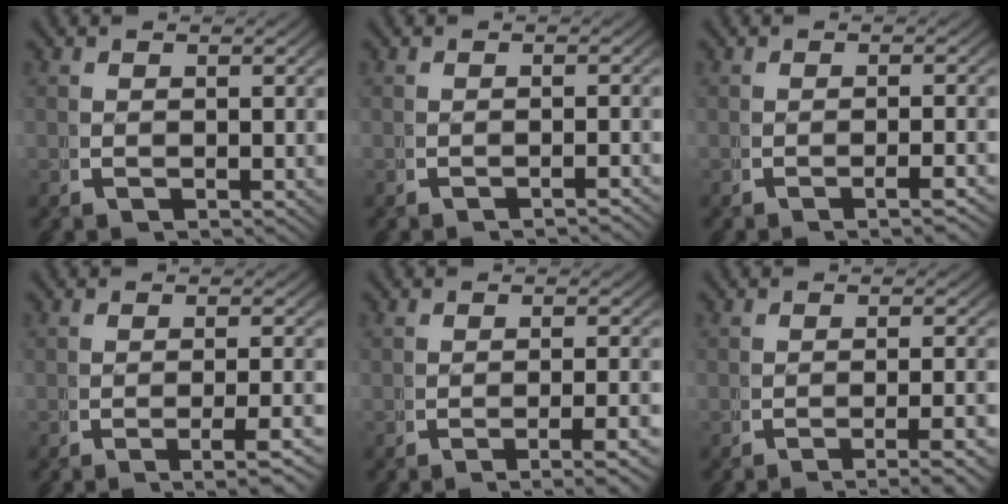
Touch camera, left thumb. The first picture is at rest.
{"total": 1.2, "force": [-1.0, -0.2, 0.6], "torque": [-0.011, 0.005, -0.018]}
{"total": 1.7, "force": [-0.8, -0.1, 1.4], "torque": [-0.026, 0.007, -0.017]}
{"total": 3.4, "force": [-1.8, 0.4, 2.9], "torque": [-0.045, 0.000, -0.030]}
{"total": 3.4, "force": [-2.0, 0.3, 2.7], "torque": [-0.040, 0.002, -0.034]}
{"total": 4.6, "force": [-3.4, 0.7, 3.0], "torque": [-0.042, -0.005, -0.051]}